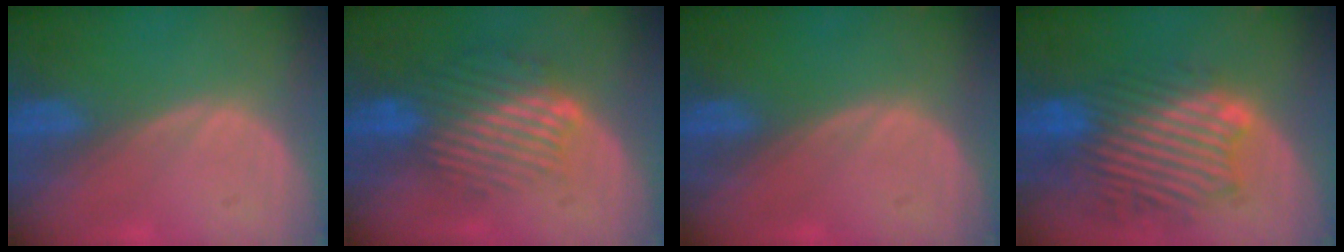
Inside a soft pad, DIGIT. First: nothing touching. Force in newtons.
{"total": 9.5, "press": 7.9, "slide": 5.2}
{"total": 0.0}
{"total": 10.8, "press": 10.1, "slide": 4.0}